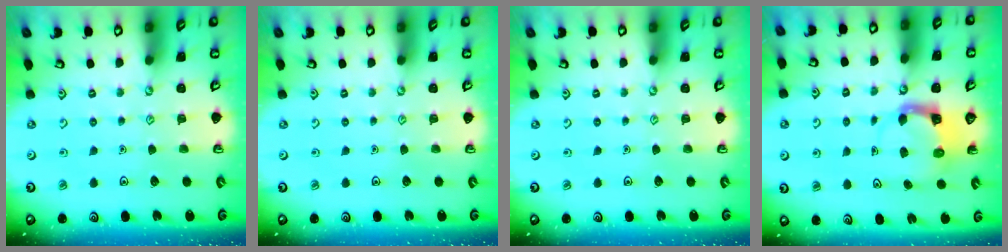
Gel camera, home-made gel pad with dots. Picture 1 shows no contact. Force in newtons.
{"total": 0.0}
{"total": 0.0}
{"total": 3.8, "press": 3.8, "slide": 0.3}